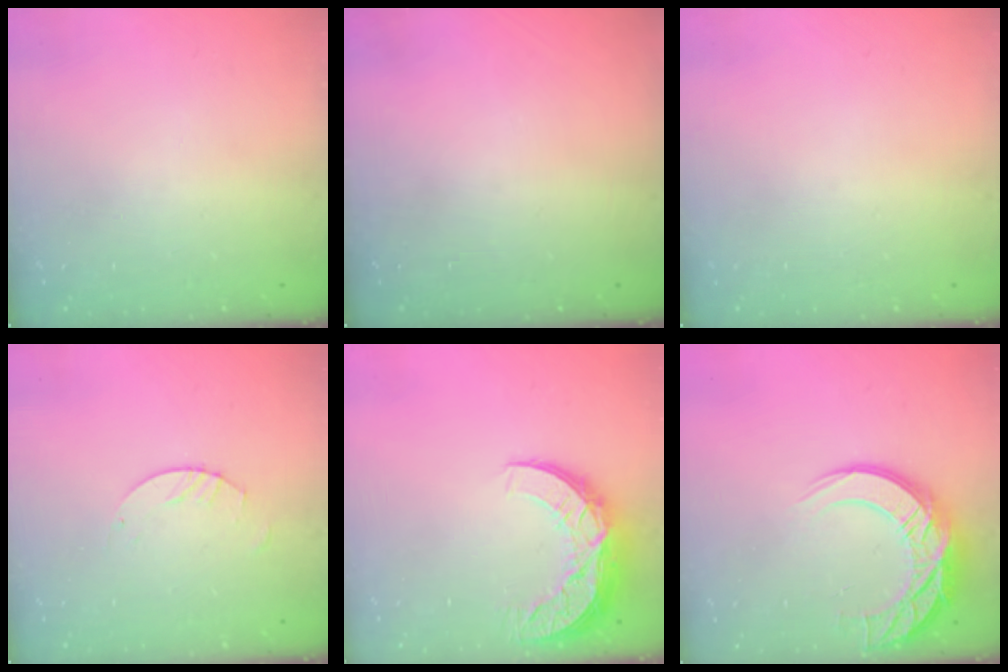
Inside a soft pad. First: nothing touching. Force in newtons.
{"total": 0.0}
{"total": 0.0}
{"total": 2.5, "press": 2.5, "slide": 0.1}
{"total": 11.3, "press": 11.2, "slide": 0.9}
{"total": 14.6, "press": 14.6, "slide": 1.0}